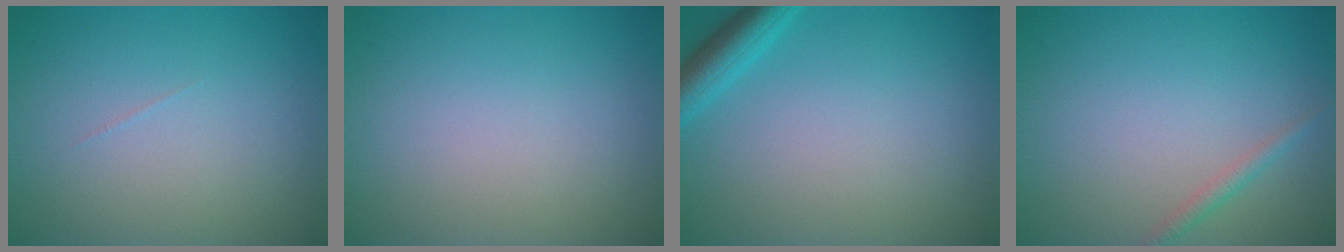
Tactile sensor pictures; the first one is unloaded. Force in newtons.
{"total": 0.0}
{"total": 2.9, "press": 2.9, "slide": 0.2}
{"total": 1.2, "press": 1.2, "slide": 0.0}